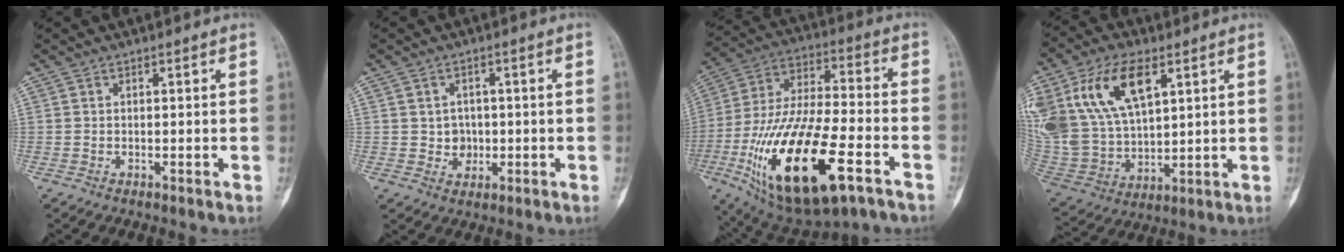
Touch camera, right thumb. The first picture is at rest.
{"total": 3.6, "force": [-0.1, 3.3, 1.3], "torque": [0.004, 0.005, 0.001]}
{"total": 27.3, "force": [-11.1, 10.5, 22.6], "torque": [-0.478, 0.029, -0.181]}
{"total": 21.5, "force": [9.2, 11.9, 15.3], "torque": [-0.309, -0.015, 0.183]}